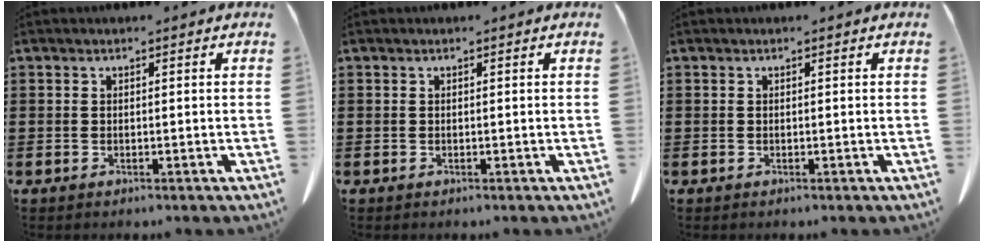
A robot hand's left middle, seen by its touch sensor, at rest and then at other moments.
{"total": 0.0}
{"total": 0.0}